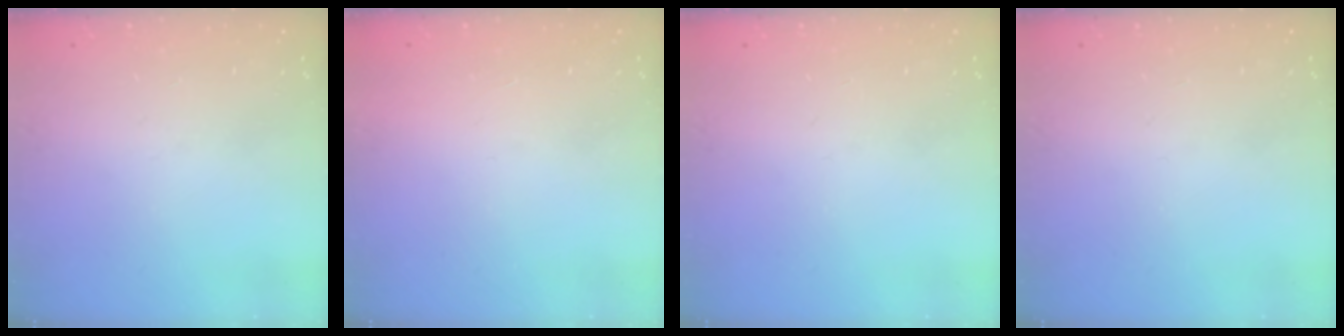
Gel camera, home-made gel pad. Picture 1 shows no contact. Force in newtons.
{"total": 1.5, "press": 1.5, "slide": 0.1}
{"total": 0.0}
{"total": 0.0}